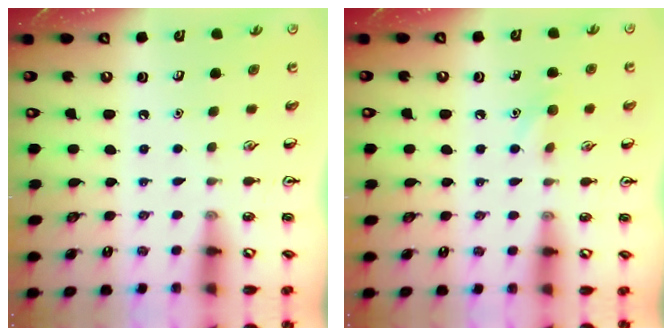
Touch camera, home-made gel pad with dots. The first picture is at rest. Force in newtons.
{"total": 5.7, "press": 5.5, "slide": 1.7}